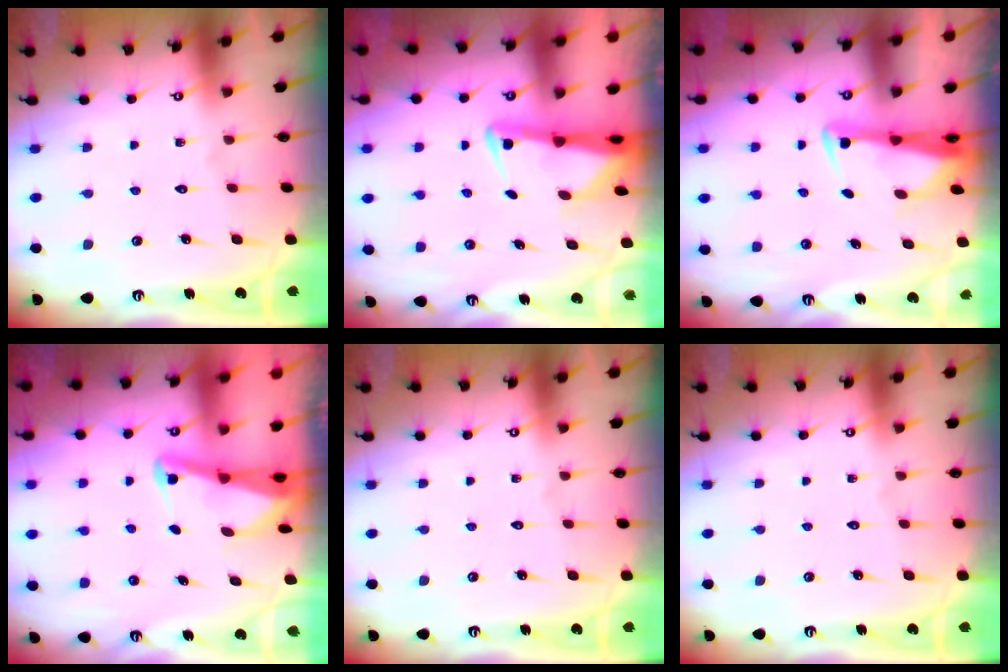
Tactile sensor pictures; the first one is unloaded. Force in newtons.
{"total": 3.2, "press": 3.1, "slide": 0.7}
{"total": 2.9, "press": 2.9, "slide": 0.6}
{"total": 2.7, "press": 2.6, "slide": 0.6}
{"total": 0.0}
{"total": 0.0}